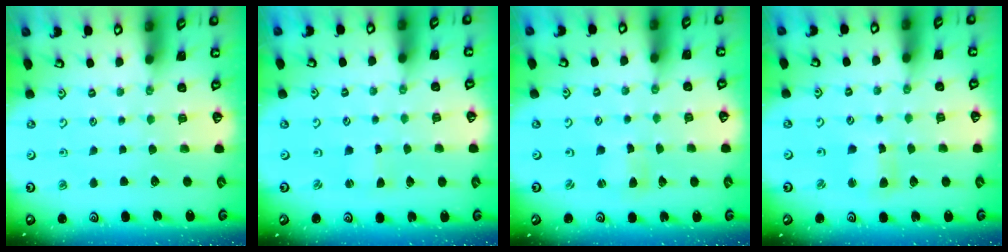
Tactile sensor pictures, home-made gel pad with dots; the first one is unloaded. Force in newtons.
{"total": 0.0}
{"total": 1.7, "press": 1.7, "slide": 0.3}
{"total": 4.2, "press": 4.2, "slide": 0.4}